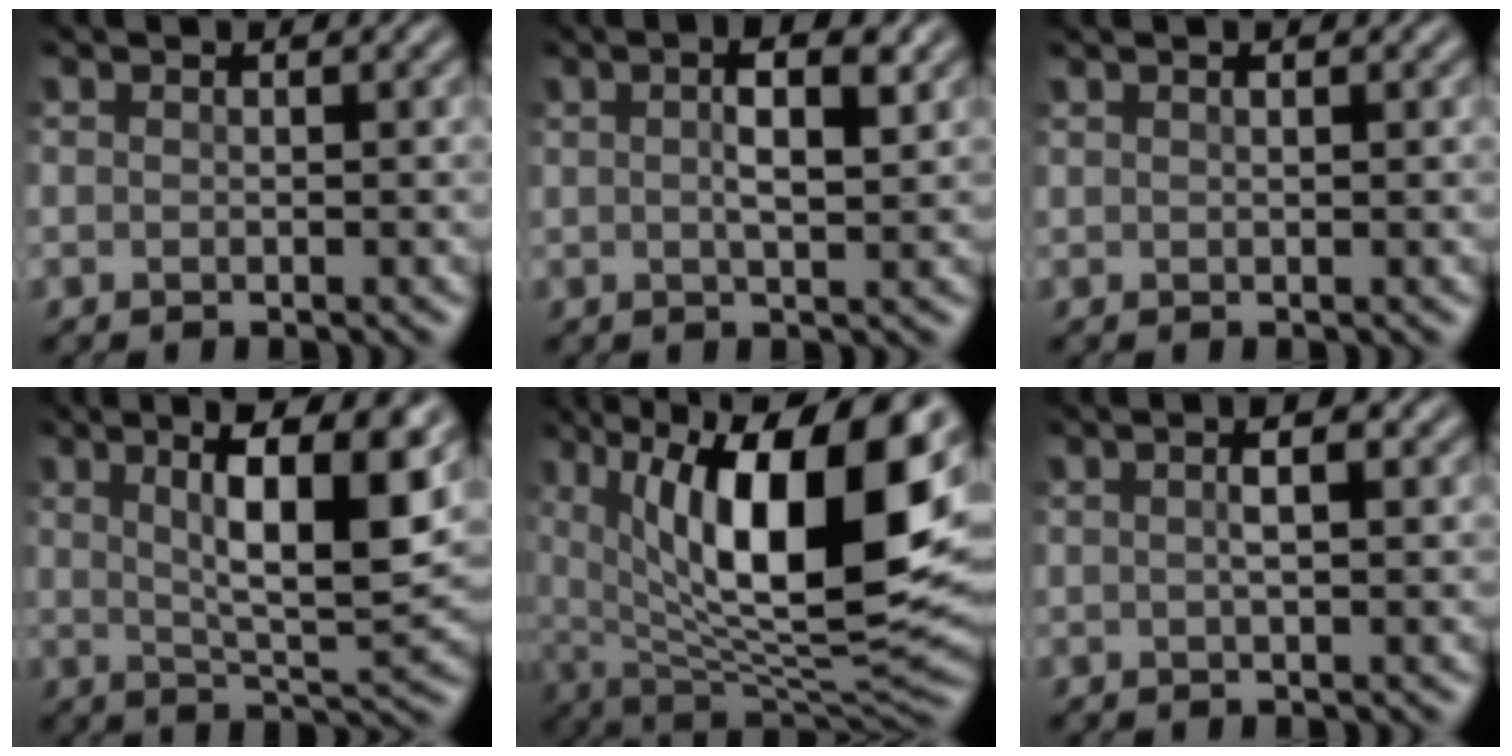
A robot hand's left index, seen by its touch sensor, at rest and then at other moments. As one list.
[{"total": 4.0, "force": [1.2, 1.2, 3.7], "torque": [-0.059, 0.002, 0.013]}, {"total": 0.7, "force": [0.5, 0.1, 0.5], "torque": [-0.011, -0.001, 0.006]}, {"total": 9.3, "force": [3.1, 2.4, 8.5], "torque": [-0.133, 0.003, 0.051]}, {"total": 15.7, "force": [4.7, 6.4, 13.6], "torque": [-0.227, -0.006, 0.076]}, {"total": 3.0, "force": [1.2, 1.1, 2.6], "torque": [-0.023, 0.008, -0.003]}]